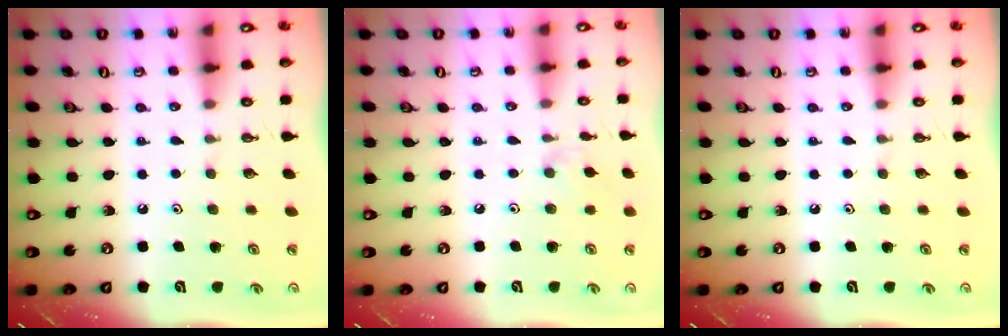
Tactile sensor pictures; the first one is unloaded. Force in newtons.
{"total": 5.9, "press": 5.8, "slide": 0.8}
{"total": 0.0}